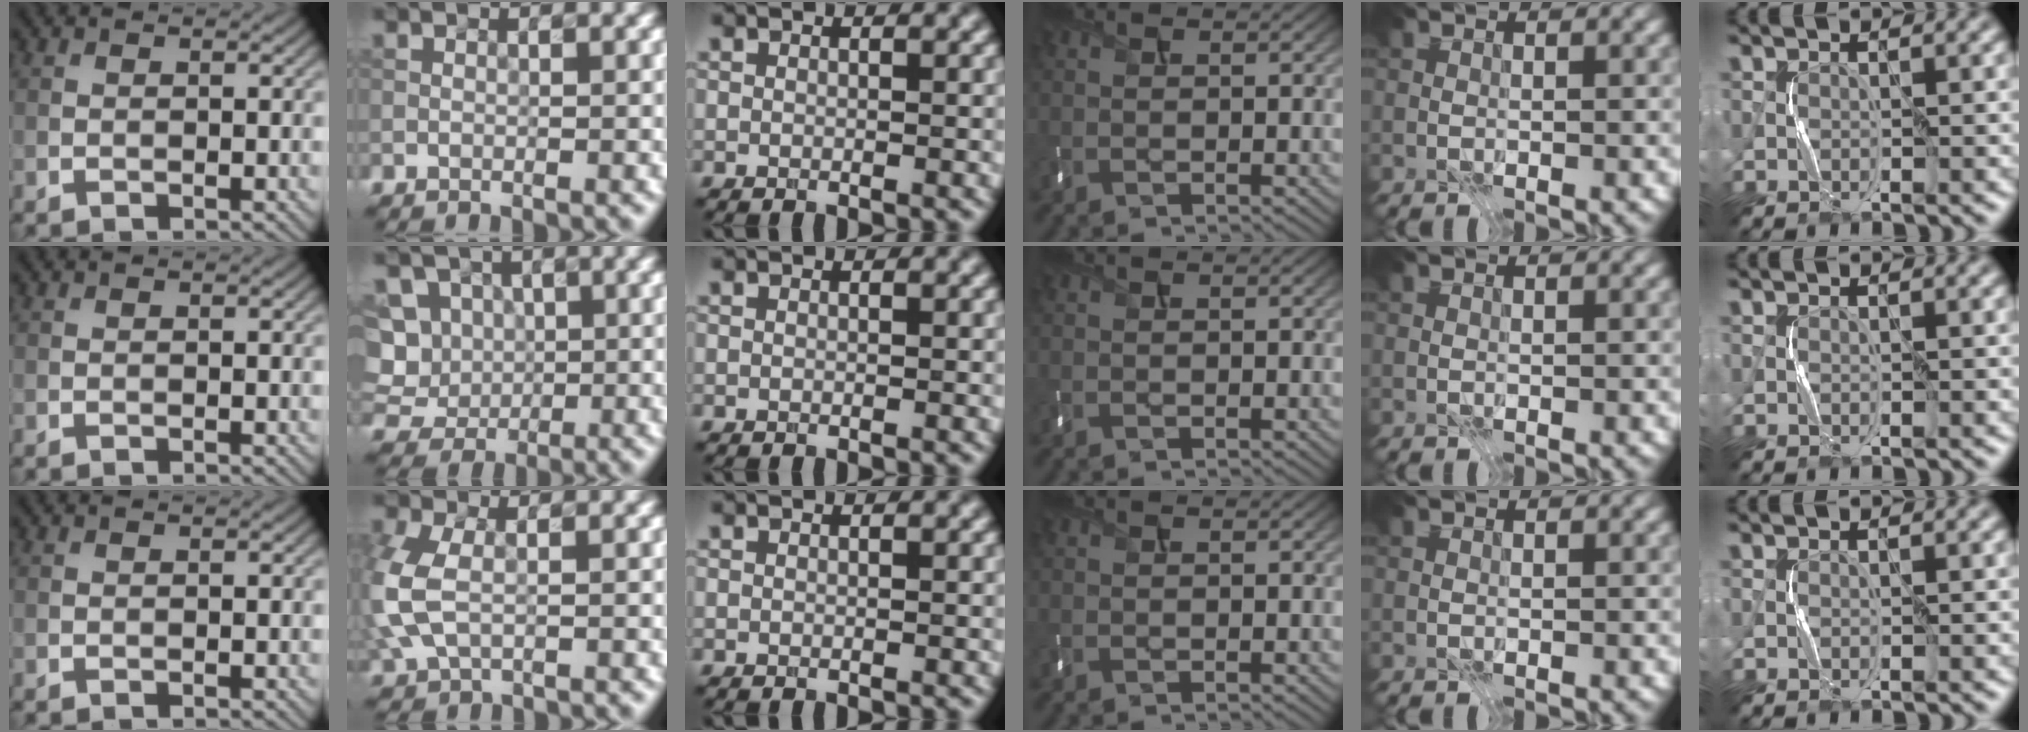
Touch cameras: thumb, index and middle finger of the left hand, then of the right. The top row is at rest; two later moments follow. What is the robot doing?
{"motion": "press", "object": "keyboard"}